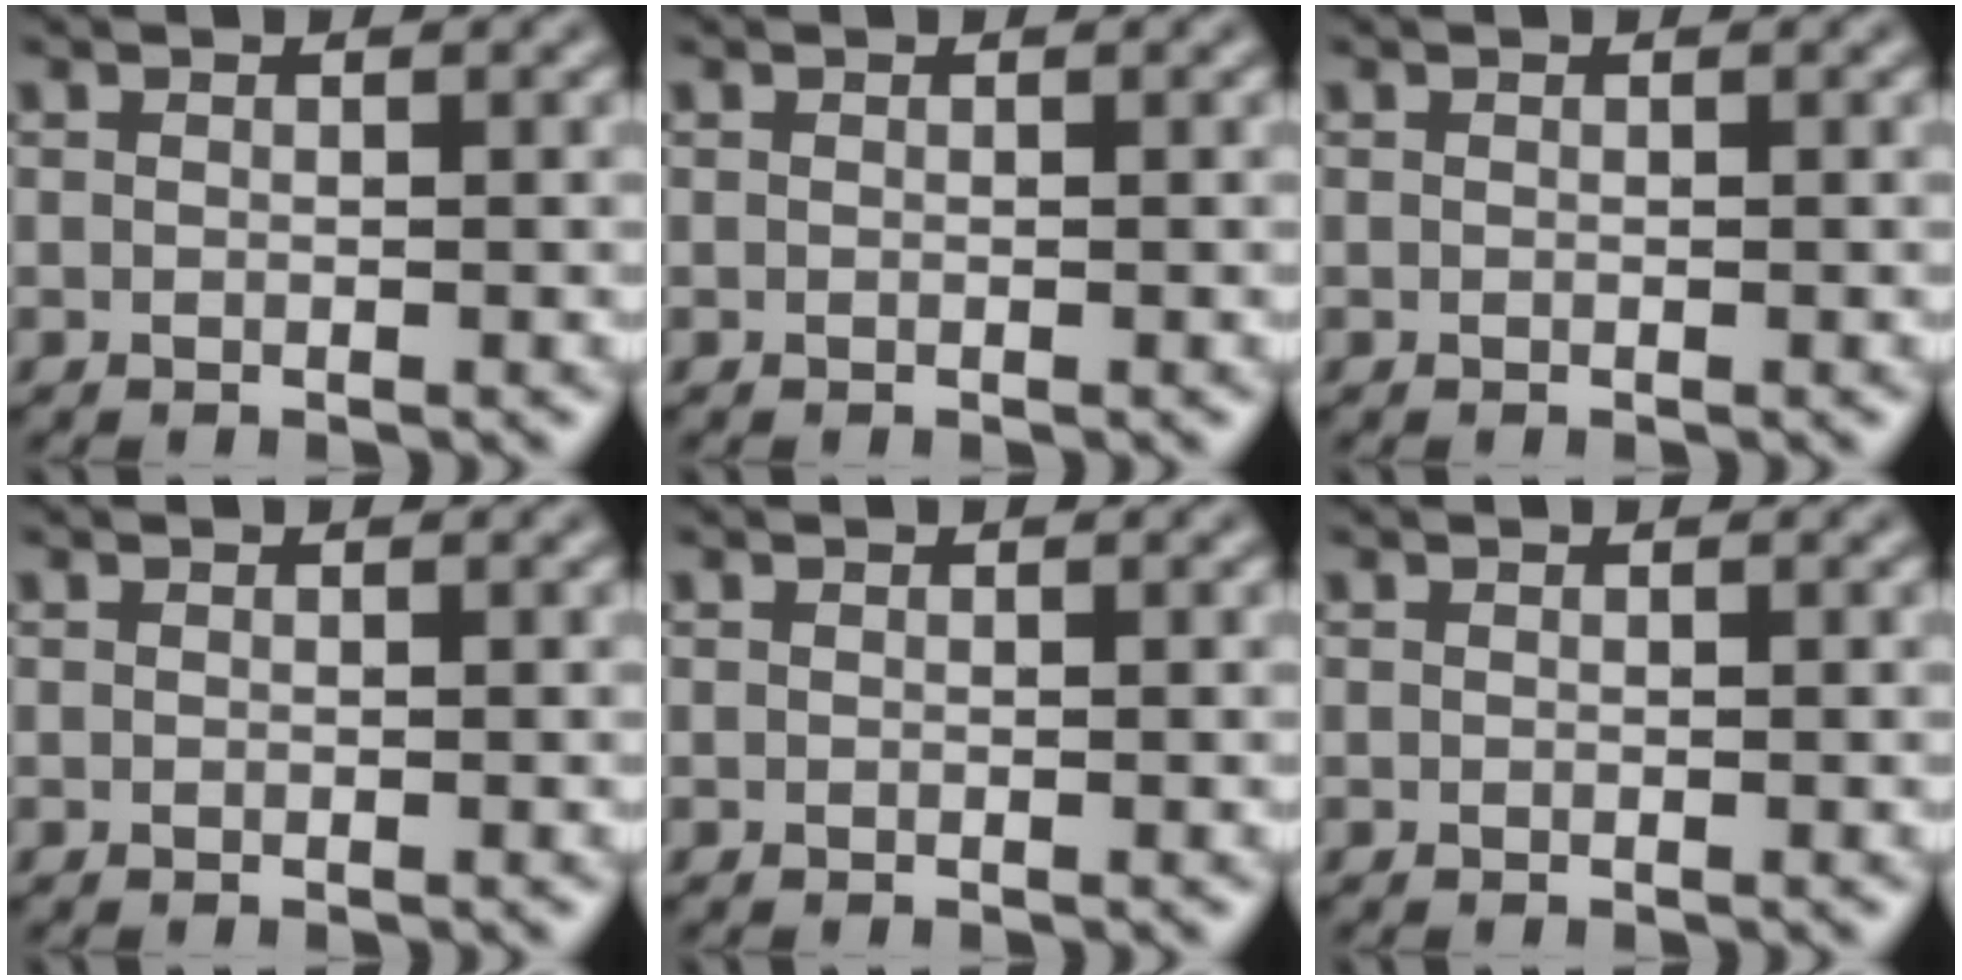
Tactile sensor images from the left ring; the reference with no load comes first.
{"total": 0.0}
{"total": 0.0}
{"total": 0.0}
{"total": 0.0}
{"total": 0.0}